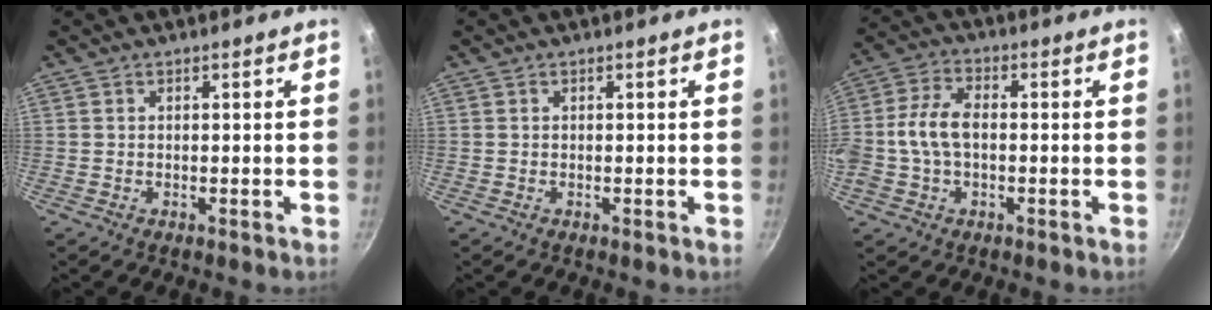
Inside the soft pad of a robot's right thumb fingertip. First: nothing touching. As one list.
[{"total": 0.0}, {"total": 9.2, "force": [-0.5, 5.7, 7.3], "torque": [-0.156, 0.026, -0.015]}]